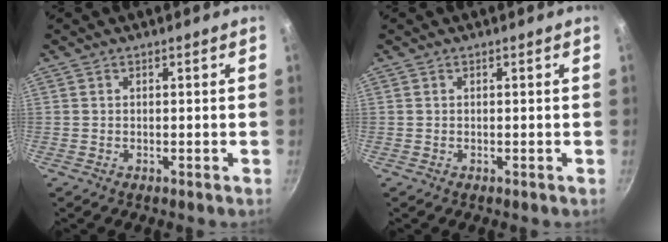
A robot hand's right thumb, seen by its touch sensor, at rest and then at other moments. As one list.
[{"total": 0.0}]